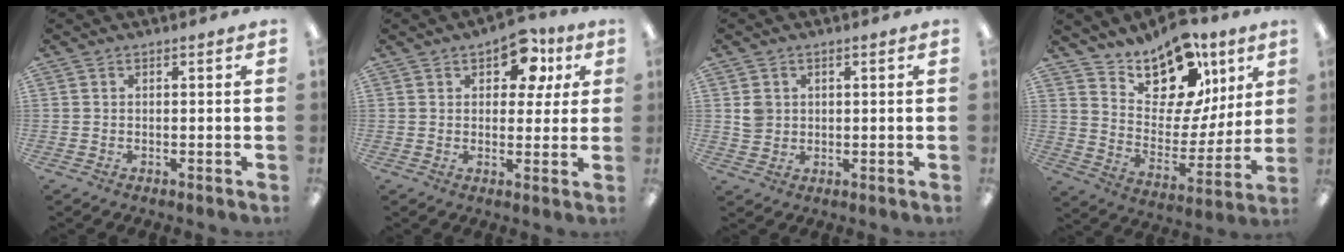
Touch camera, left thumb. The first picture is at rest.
{"total": 10.4, "force": [4.7, 6.3, 6.8], "torque": [-0.080, -0.006, 0.077]}
{"total": 3.4, "force": [0.7, 3.2, 1.0], "torque": [-0.010, -0.001, 0.009]}
{"total": 15.6, "force": [11.7, 8.2, 6.3], "torque": [-0.103, -0.086, 0.212]}